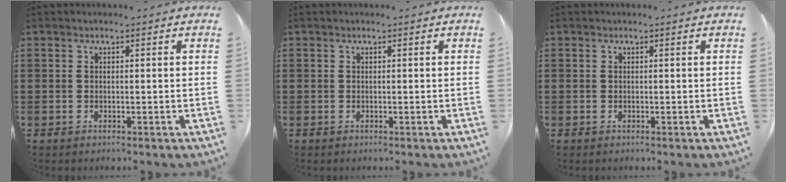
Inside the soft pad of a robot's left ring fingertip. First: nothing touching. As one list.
[{"total": 0.0}, {"total": 0.0}]